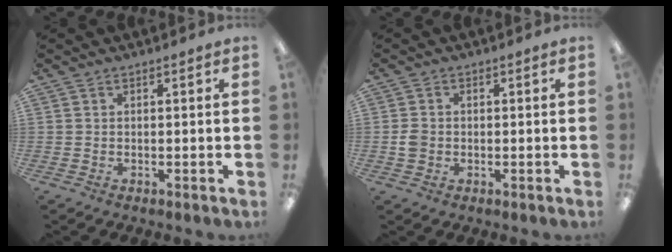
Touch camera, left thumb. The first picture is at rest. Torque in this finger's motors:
{"motor_torque": [-0.06, 0.03, 0.23, -0.23, 0.00]}